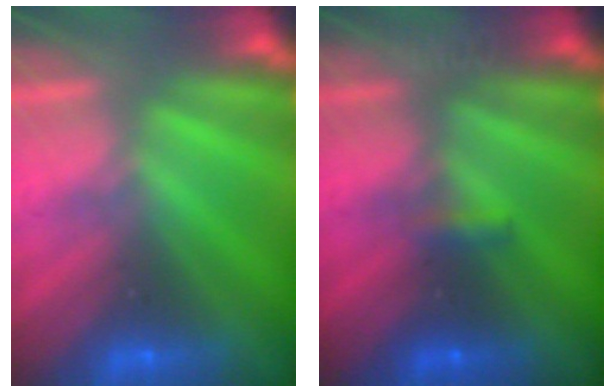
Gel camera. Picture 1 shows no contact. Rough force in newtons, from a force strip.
{"total": 3.8}